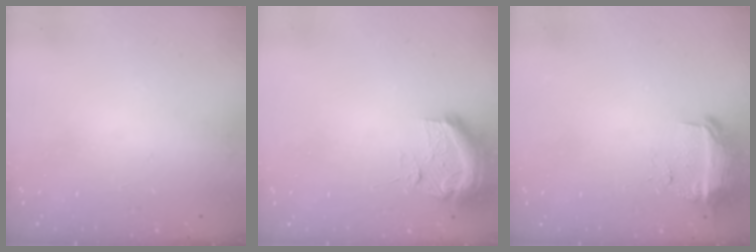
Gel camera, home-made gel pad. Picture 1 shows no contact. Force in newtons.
{"total": 10.3, "press": 10.2, "slide": 1.7}
{"total": 11.1, "press": 9.9, "slide": 5.0}